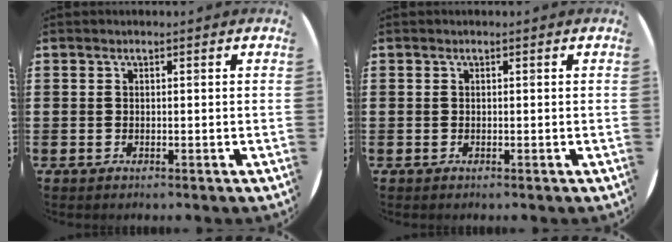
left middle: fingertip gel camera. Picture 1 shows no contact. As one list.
[{"total": 0.0}]